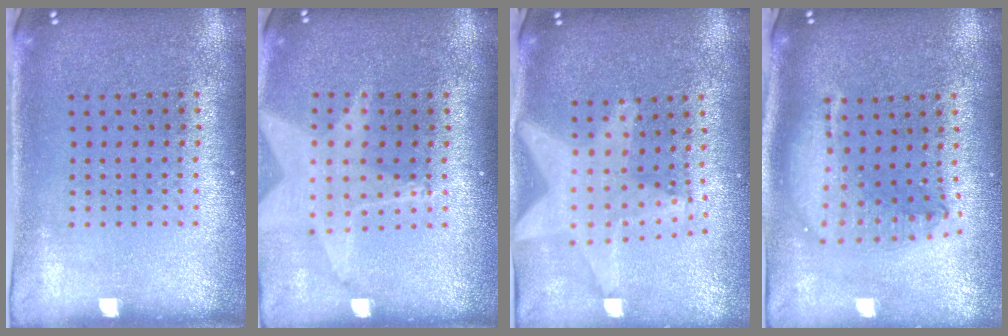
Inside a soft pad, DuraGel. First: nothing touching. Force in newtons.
{"total": 1.4, "press": 1.4, "slide": 0.3}
{"total": 1.9, "press": 1.6, "slide": 1.0}
{"total": 1.9, "press": 1.6, "slide": 1.2}